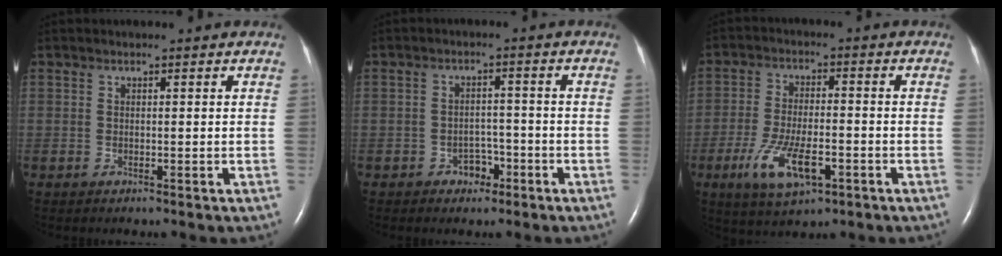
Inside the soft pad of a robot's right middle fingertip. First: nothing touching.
{"total": 3.2, "force": [-1.9, 2.3, 1.2], "torque": [-0.013, 0.009, -0.024]}
{"total": 9.3, "force": [-4.0, 3.1, 7.7], "torque": [-0.159, -0.012, -0.066]}